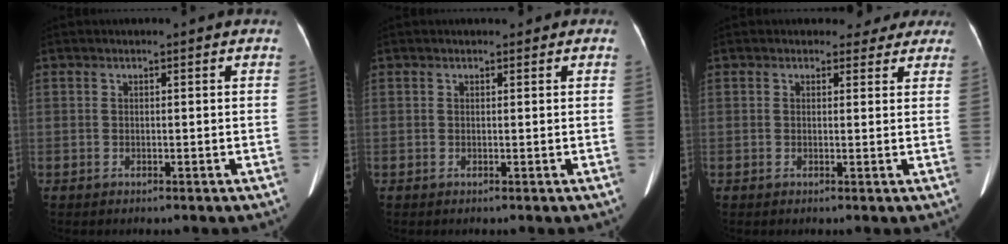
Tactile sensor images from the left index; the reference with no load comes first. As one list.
[{"total": 1.1, "force": [0.9, 0.4, 0.4], "torque": [-0.002, 0.009, 0.009]}, {"total": 3.8, "force": [3.3, 1.9, 0.2], "torque": [0.015, 0.003, 0.025]}]